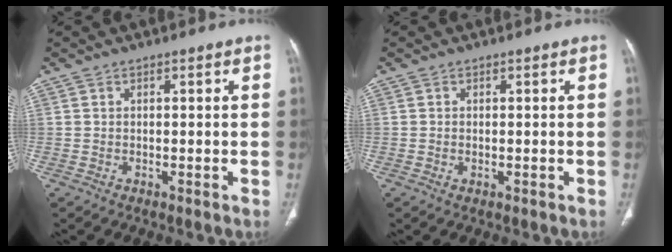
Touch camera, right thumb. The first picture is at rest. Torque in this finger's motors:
{"motor_torque": [-0.53, -0.16, -0.19, 0.64, -0.04]}